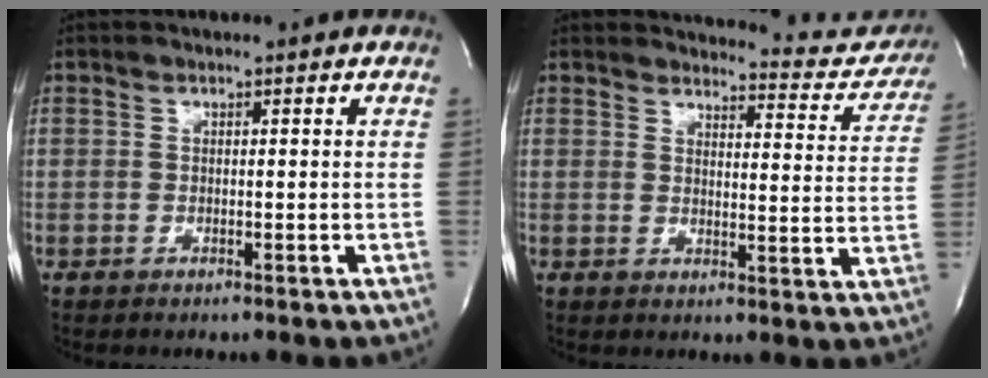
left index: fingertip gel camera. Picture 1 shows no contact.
{"total": 13.3, "force": [13.0, 2.5, 1.0], "torque": [0.019, -0.067, 0.123]}